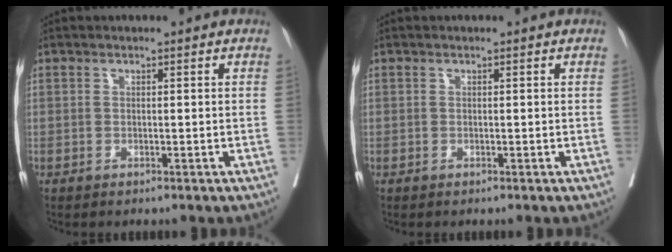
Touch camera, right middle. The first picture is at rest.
{"total": 0.0}